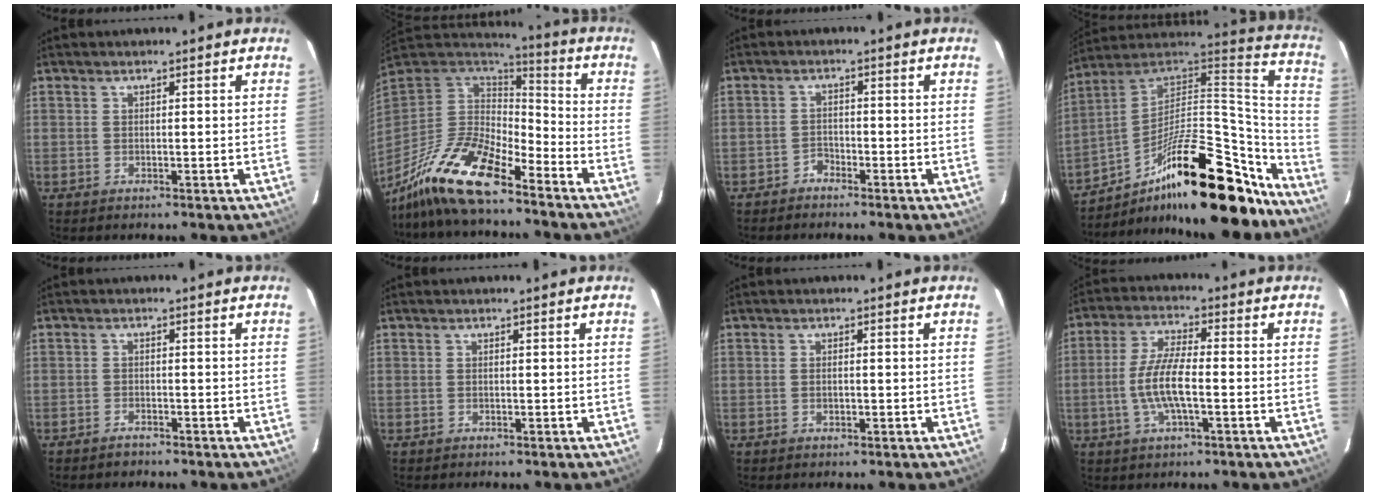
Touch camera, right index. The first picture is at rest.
{"total": 17.9, "force": [-13.4, 4.8, 10.8], "torque": [-0.219, -0.026, -0.254]}
{"total": 2.0, "force": [-1.8, 1.0, -0.1], "torque": [0.002, 0.006, -0.034]}
{"total": 31.8, "force": [-20.1, 11.6, 21.7], "torque": [-0.316, 0.032, -0.307]}
{"total": 1.8, "force": [-1.6, 0.8, 0.4], "torque": [-0.013, 0.002, -0.028]}
{"total": 0.0}
{"total": 1.3, "force": [-0.2, 0.6, 1.1], "torque": [-0.020, 0.001, -0.004]}
{"total": 8.6, "force": [-1.9, 2.0, 8.2], "torque": [-0.167, 0.002, -0.040]}